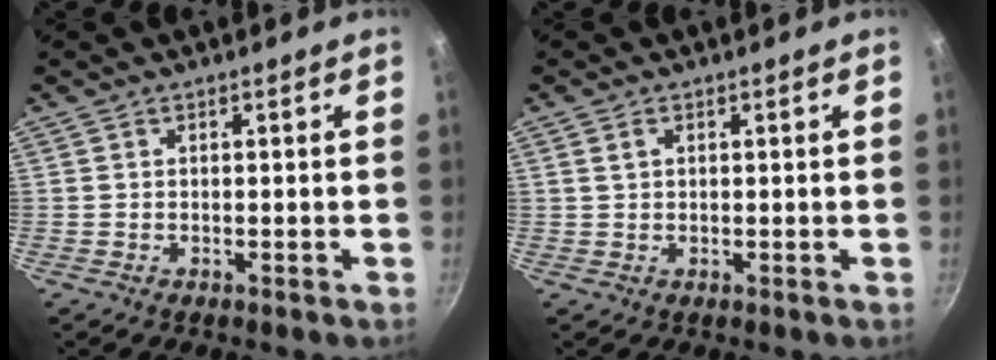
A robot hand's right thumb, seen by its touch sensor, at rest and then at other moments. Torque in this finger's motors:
{"motor_torque": [0.31, -0.34, -0.43, 0.16, 0.08]}